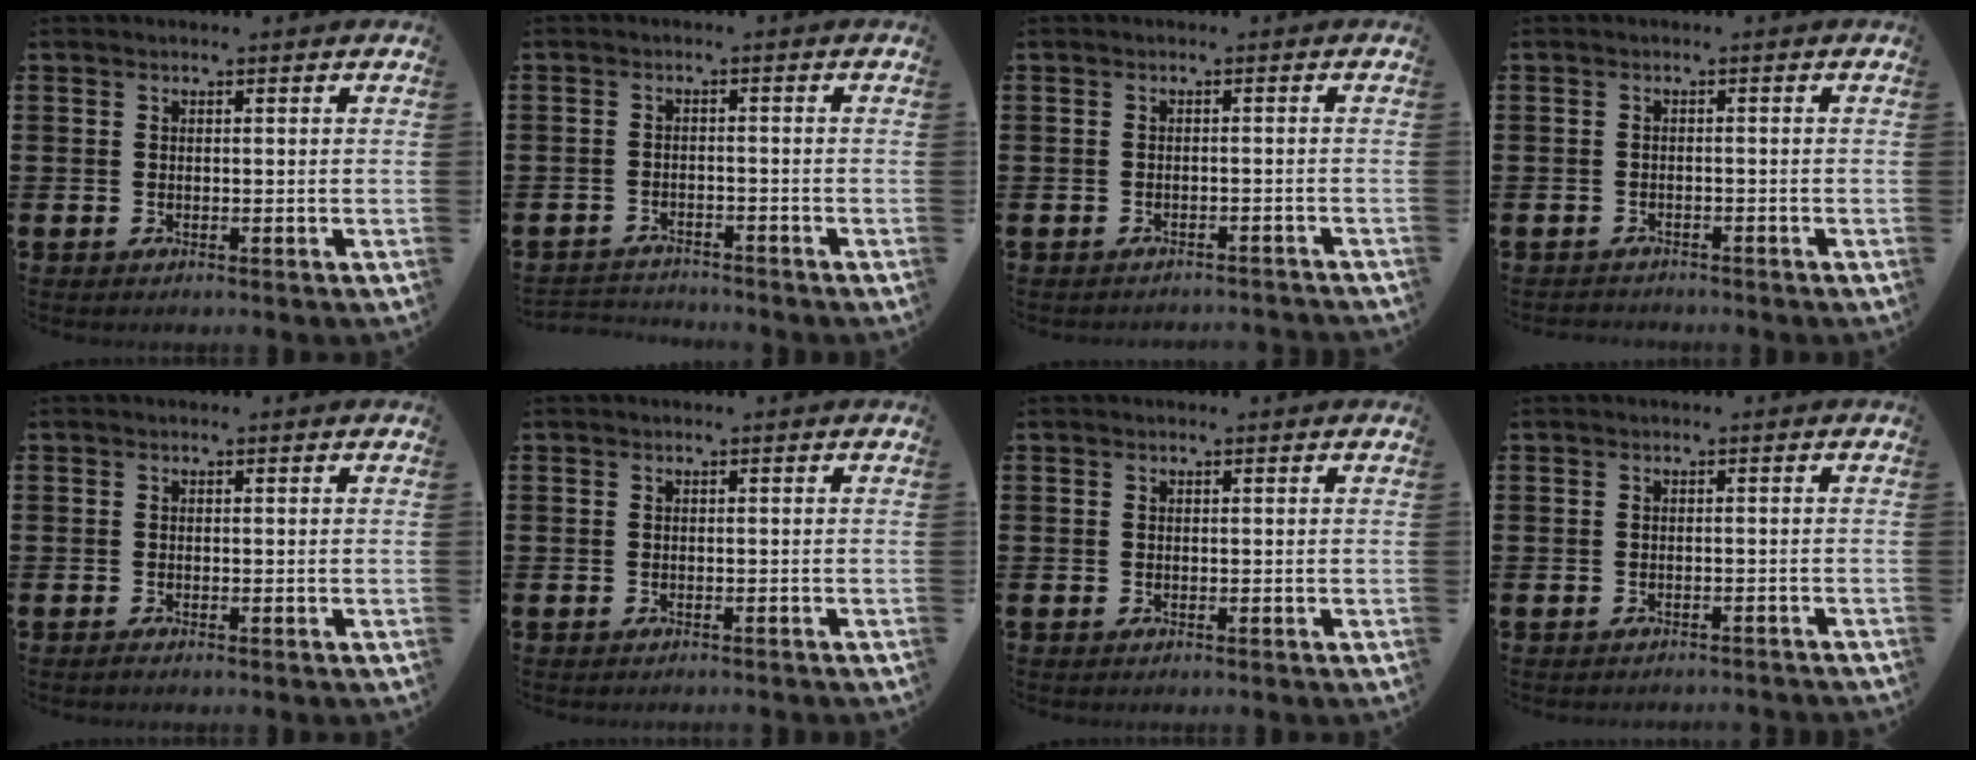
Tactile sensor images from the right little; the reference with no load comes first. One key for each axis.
{"total": 2.2, "fx": -2.2, "fy": 0.1, "fz": -0.3, "tx": -0.001, "ty": 0.001, "tz": -0.049}
{"total": 1.1, "fx": -1.1, "fy": -0.1, "fz": 0.0, "tx": -0.001, "ty": 0.003, "tz": -0.023}
{"total": 0.9, "fx": -0.9, "fy": 0.1, "fz": -0.1, "tx": -0.001, "ty": 0.002, "tz": -0.019}
{"total": 0.0}
{"total": 0.0}
{"total": 0.0}
{"total": 0.8, "fx": -0.8, "fy": -0.1, "fz": 0.0, "tx": -0.001, "ty": 0.000, "tz": -0.016}